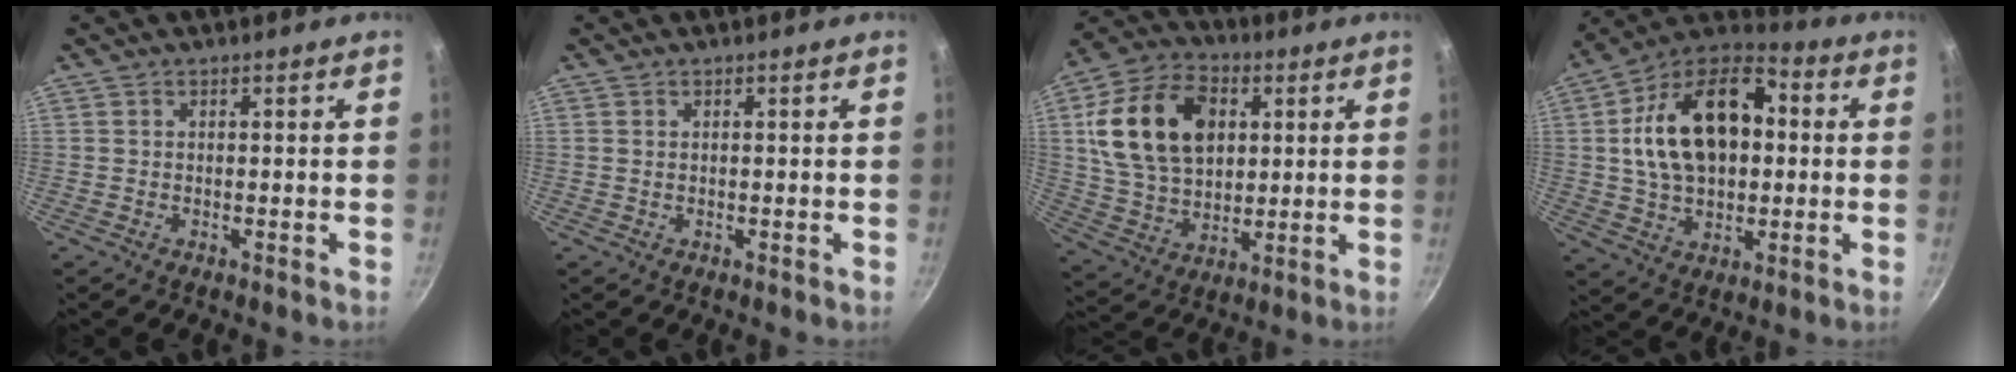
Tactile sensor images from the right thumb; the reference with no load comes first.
{"total": 0.0}
{"total": 20.0, "force": [4.8, 13.8, 13.6], "torque": [-0.229, -0.001, 0.084]}
{"total": 21.7, "force": [2.4, 13.9, 16.4], "torque": [-0.260, 0.029, 0.029]}